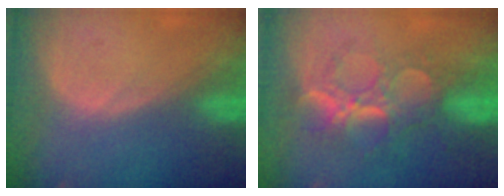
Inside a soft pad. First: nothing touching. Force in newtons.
{"total": 8.9, "press": 7.8, "slide": 4.3}